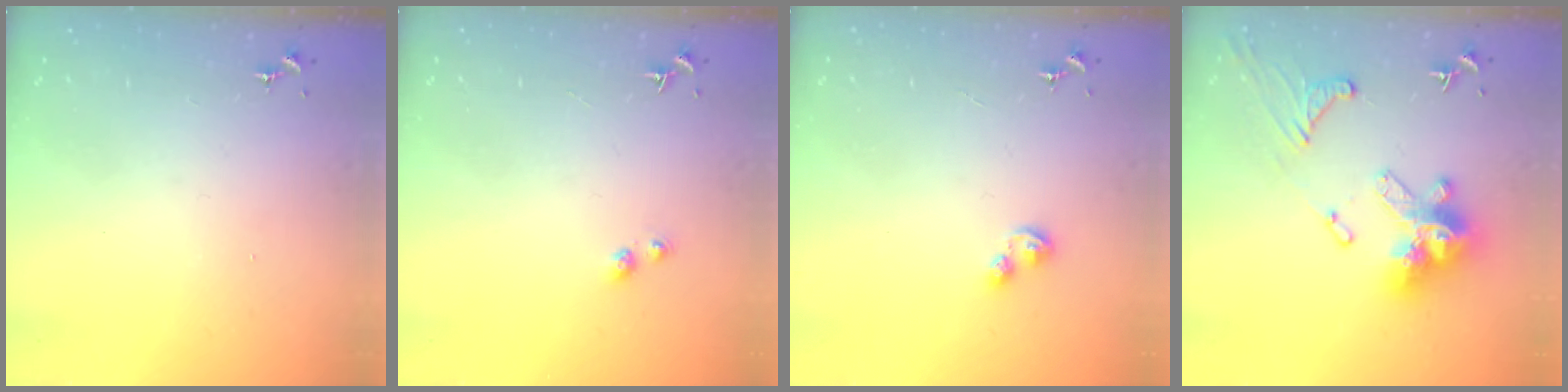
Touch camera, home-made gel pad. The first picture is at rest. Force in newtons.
{"total": 2.8, "press": 2.8, "slide": 0.2}
{"total": 2.7, "press": 2.7, "slide": 0.3}
{"total": 19.2, "press": 19.1, "slide": 2.1}